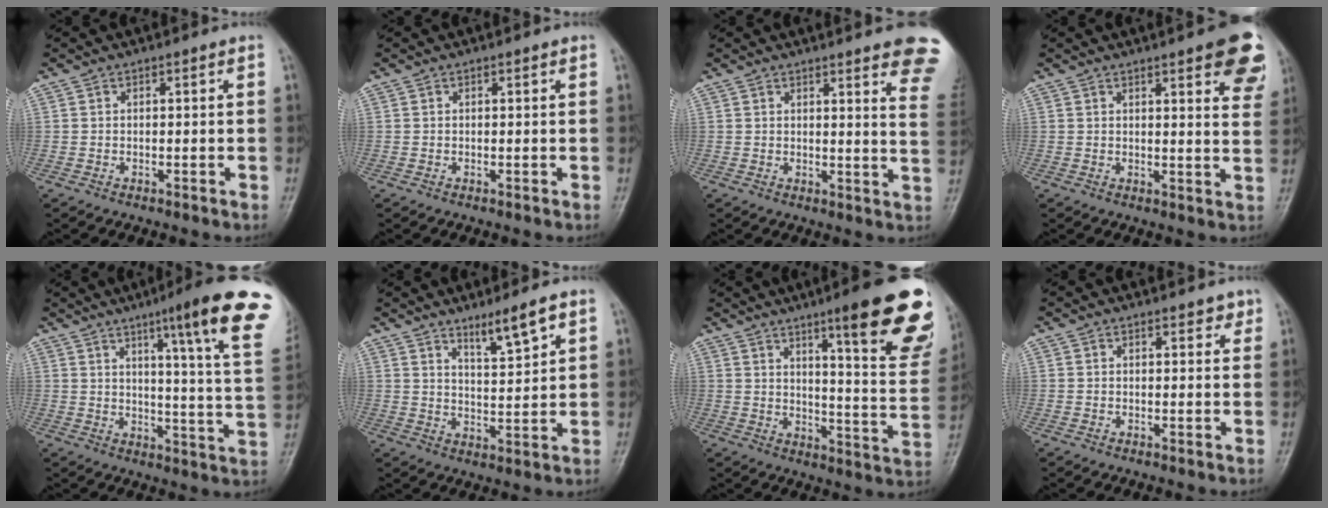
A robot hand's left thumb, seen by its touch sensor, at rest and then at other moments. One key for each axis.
{"total": 0.0}
{"total": 13.9, "fx": 10.2, "fy": 2.2, "fz": 9.1, "tx": -0.083, "ty": -0.054, "tz": 0.100}
{"total": 12.0, "fx": 6.9, "fy": 3.1, "fz": 9.3, "tx": -0.082, "ty": -0.027, "tz": 0.074}
{"total": 20.8, "fx": 11.7, "fy": 1.2, "fz": 17.1, "tx": -0.210, "ty": -0.055, "tz": 0.143}
{"total": 6.6, "fx": 4.6, "fy": 0.7, "fz": 4.7, "tx": -0.074, "ty": -0.038, "tz": 0.080}
{"total": 23.2, "fx": 13.5, "fy": 4.0, "fz": 18.4, "tx": -0.210, "ty": -0.068, "tz": 0.181}
{"total": 2.2, "fx": 1.7, "fy": 1.0, "fz": 1.0, "tx": 0.002, "ty": -0.008, "tz": 0.017}